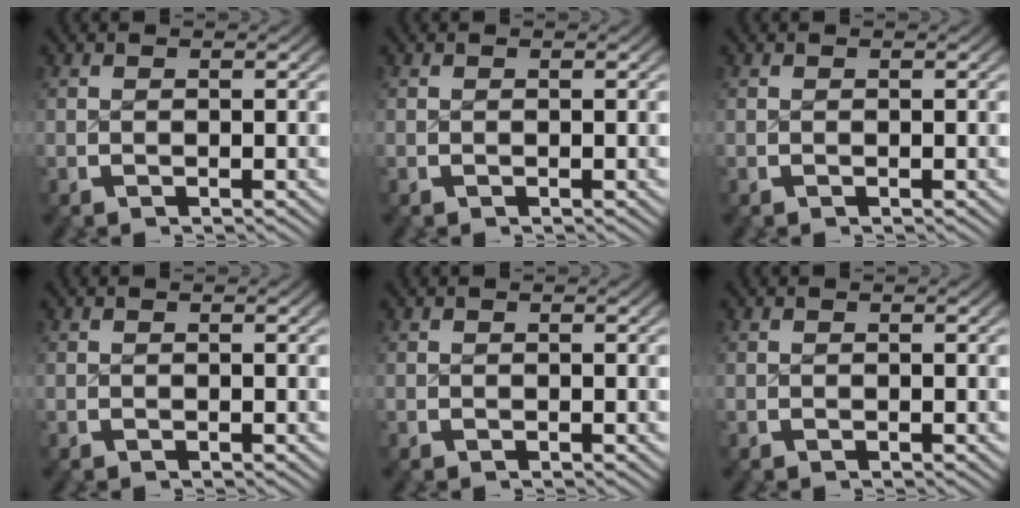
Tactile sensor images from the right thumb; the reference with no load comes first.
{"total": 0.0}
{"total": 0.0}
{"total": 0.0}
{"total": 0.0}
{"total": 0.0}